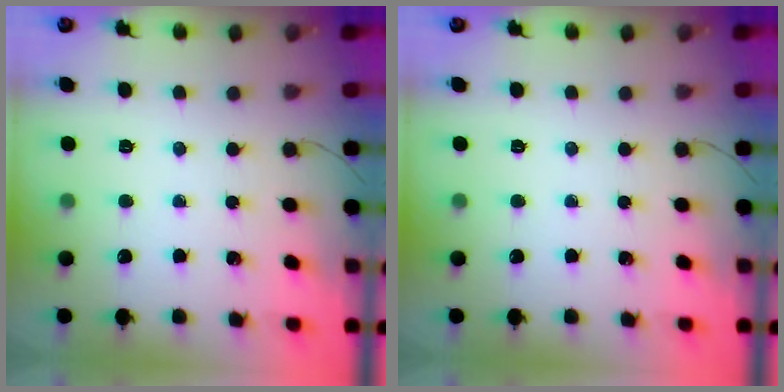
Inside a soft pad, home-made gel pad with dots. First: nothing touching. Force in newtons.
{"total": 0.0}